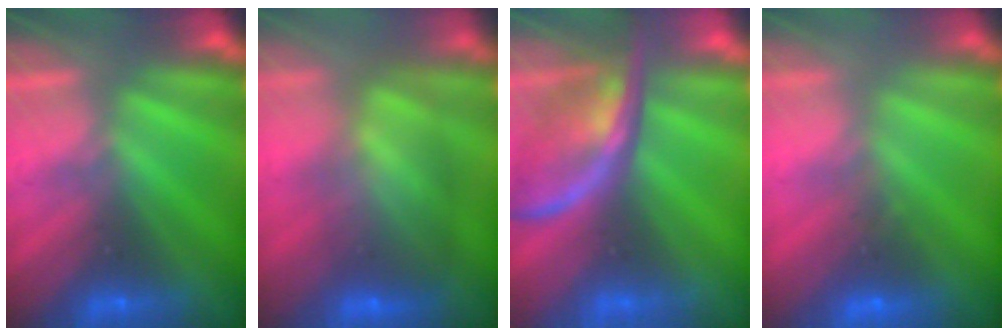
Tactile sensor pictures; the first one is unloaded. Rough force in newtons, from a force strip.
{"total": 7.5}
{"total": 2.5}
{"total": 4.5}